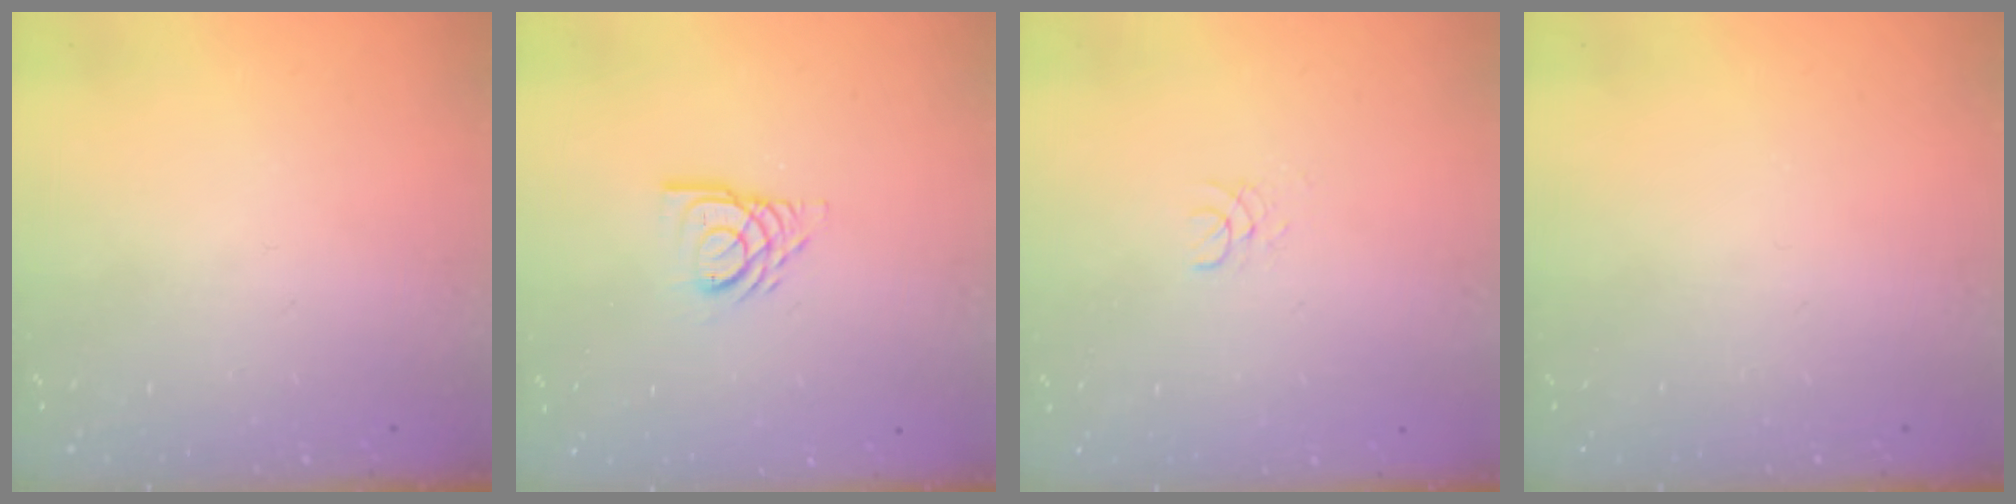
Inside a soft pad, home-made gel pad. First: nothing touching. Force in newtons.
{"total": 7.5, "press": 7.5, "slide": 0.7}
{"total": 1.3, "press": 1.3, "slide": 0.1}
{"total": 0.0}